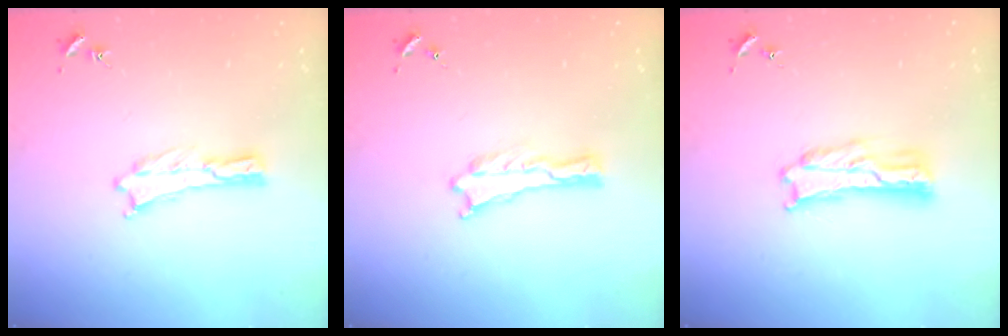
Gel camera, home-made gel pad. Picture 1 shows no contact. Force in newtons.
{"total": 0.0}
{"total": 1.7, "press": 1.7, "slide": 0.3}